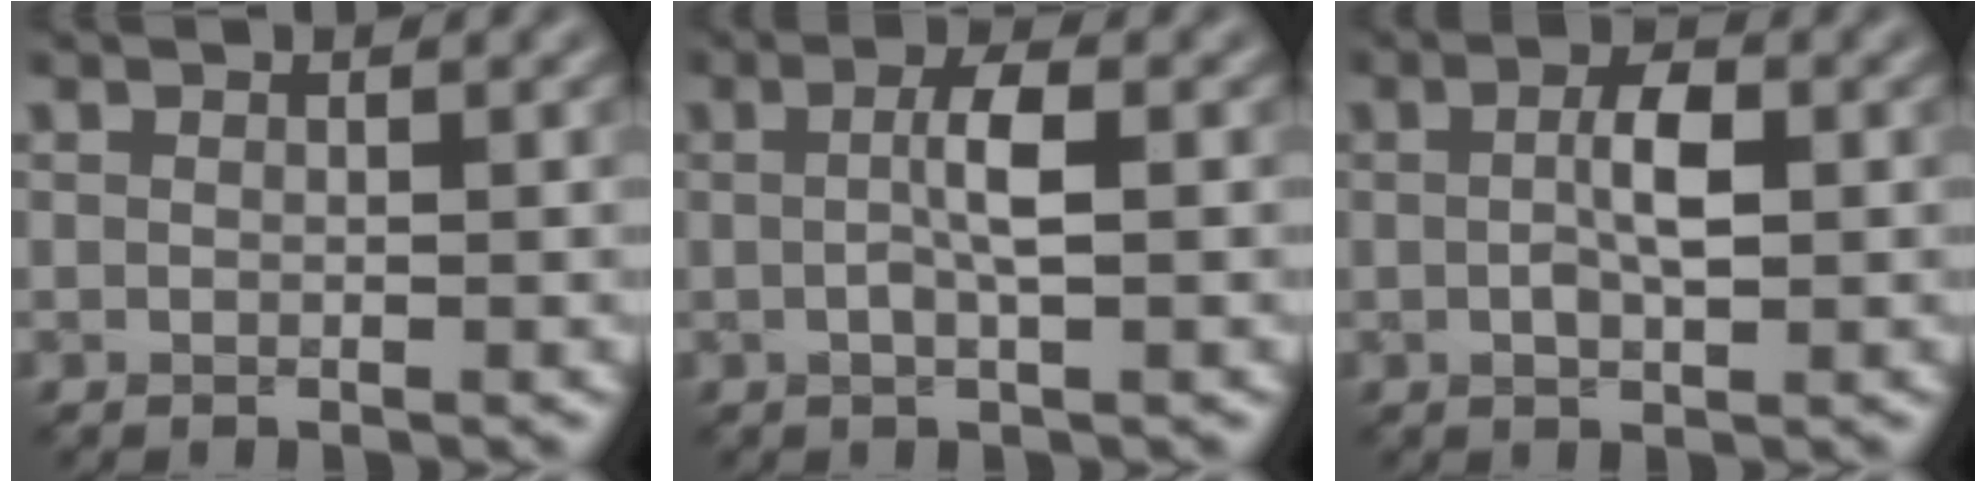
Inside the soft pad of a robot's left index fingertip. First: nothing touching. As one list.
[{"total": 2.8, "force": [0.2, 0.5, 2.8], "torque": [-0.052, 0.007, 0.001]}, {"total": 3.2, "force": [0.2, 1.3, 2.9], "torque": [-0.057, 0.002, 0.002]}]